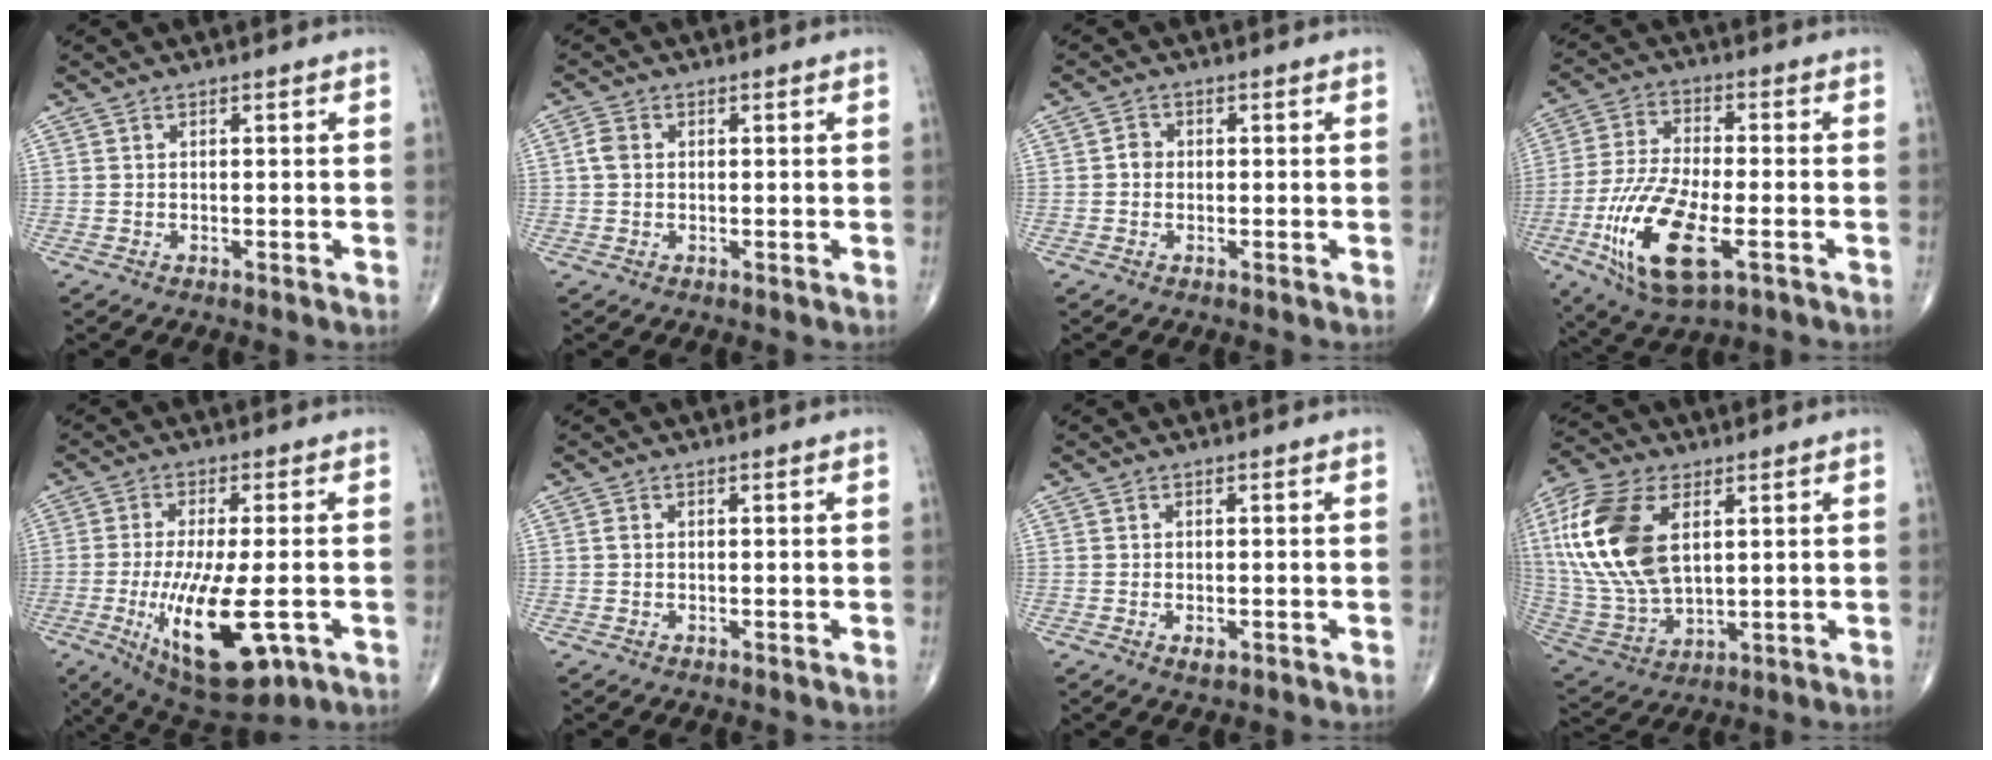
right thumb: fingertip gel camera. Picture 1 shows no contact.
{"total": 2.3, "force": [0.2, 1.8, 1.5], "torque": [-0.030, 0.006, 0.000]}
{"total": 1.8, "force": [-0.2, 1.6, 0.8], "torque": [-0.003, 0.006, -0.007]}
{"total": 17.0, "force": [-5.8, 6.7, 14.4], "torque": [-0.300, 0.002, -0.099]}
{"total": 16.7, "force": [-4.5, 5.6, 15.2], "torque": [-0.277, -0.017, -0.056]}
{"total": 0.6, "force": [0.0, 0.5, 0.4], "torque": [-0.006, 0.000, -0.002]}
{"total": 1.6, "force": [-0.6, 0.8, 1.3], "torque": [-0.021, -0.001, -0.007]}
{"total": 21.0, "force": [5.5, 11.8, 16.5], "torque": [-0.353, -0.019, 0.104]}